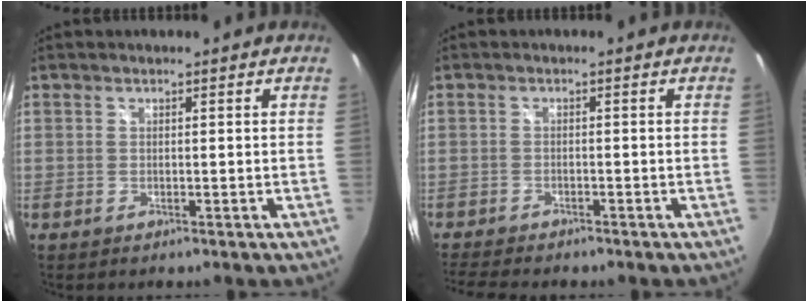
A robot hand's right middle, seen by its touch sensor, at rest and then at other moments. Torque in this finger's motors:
{"motor_torque": [1.10, -1.04, 0.15, 0.06]}